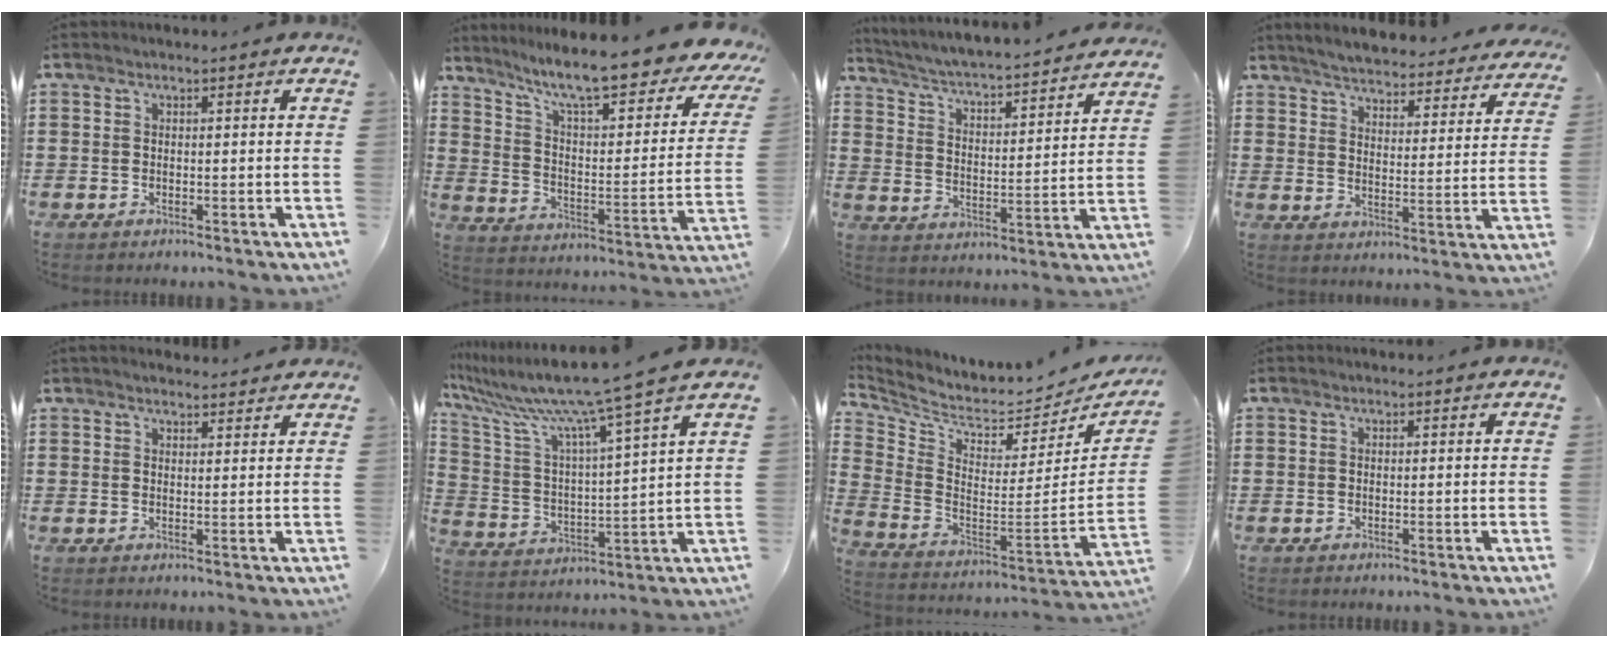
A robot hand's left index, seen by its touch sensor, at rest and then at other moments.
{"total": 10.4, "force": [8.3, 0.4, 6.2], "torque": [-0.131, -0.065, 0.131]}
{"total": 3.7, "force": [3.5, -0.5, 0.9], "torque": [-0.038, -0.039, 0.049]}
{"total": 4.5, "force": [4.5, -0.3, 0.6], "torque": [-0.038, -0.037, 0.073]}
{"total": 1.9, "force": [1.8, 0.2, 0.2], "torque": [-0.008, 0.000, 0.036]}
{"total": 10.3, "force": [8.9, -1.1, 5.0], "torque": [-0.137, -0.067, 0.142]}
{"total": 4.5, "force": [3.8, 1.5, 1.8], "torque": [-0.063, -0.051, 0.060]}
{"total": 0.0}